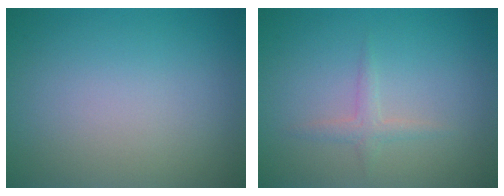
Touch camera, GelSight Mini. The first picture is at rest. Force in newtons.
{"total": 1.3, "press": 1.3, "slide": 0.1}